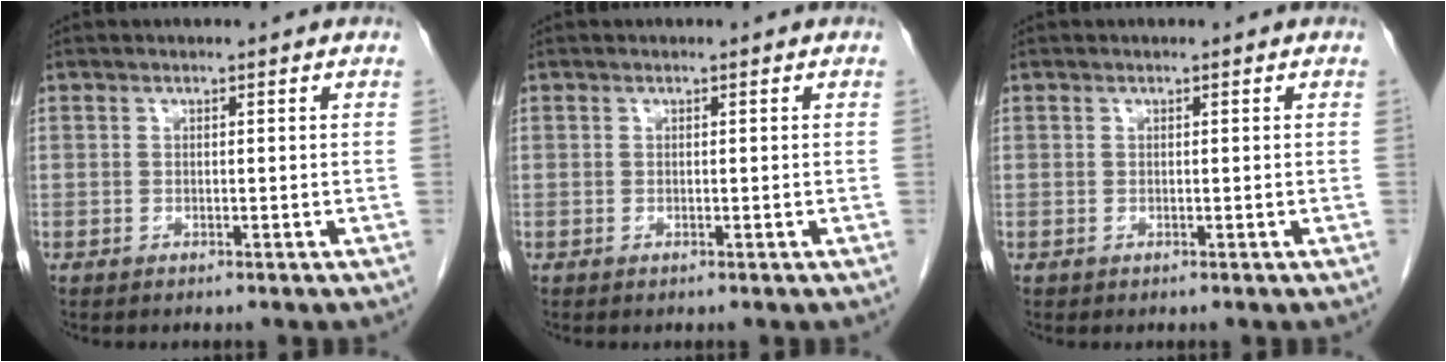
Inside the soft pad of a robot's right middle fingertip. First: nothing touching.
{"total": 0.0}
{"total": 0.0}